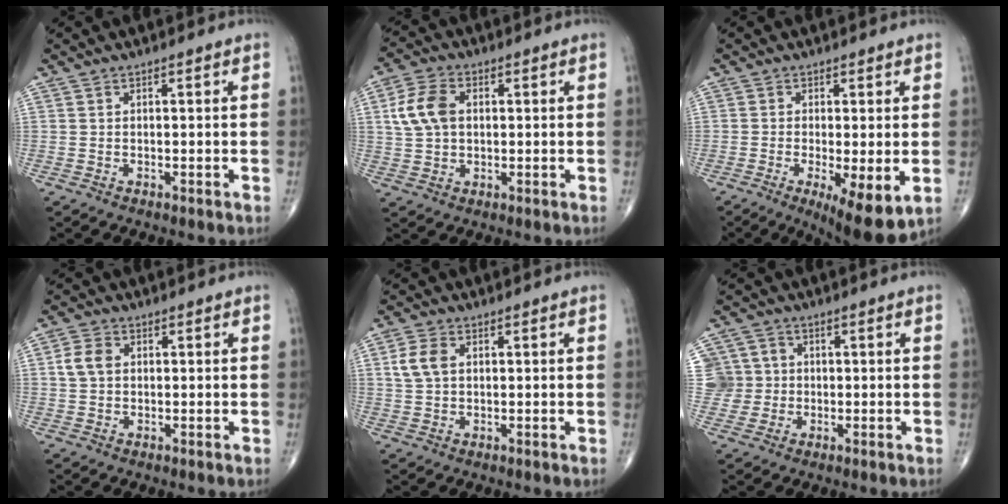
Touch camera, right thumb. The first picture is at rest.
{"total": 8.1, "force": [1.4, 5.5, 5.8], "torque": [-0.112, 0.009, 0.027]}
{"total": 9.8, "force": [-2.9, 2.7, 9.0], "torque": [-0.143, -0.024, -0.042]}
{"total": 4.2, "force": [0.7, 3.1, 2.7], "torque": [-0.054, 0.006, 0.010]}
{"total": 4.9, "force": [1.1, 3.3, 3.4], "torque": [-0.071, 0.004, 0.021]}
{"total": 7.2, "force": [0.7, 7.1, 0.8], "torque": [0.010, 0.020, 0.012]}